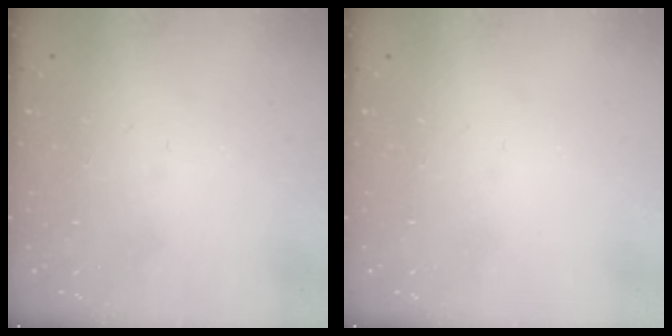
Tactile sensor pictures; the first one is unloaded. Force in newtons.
{"total": 0.0}